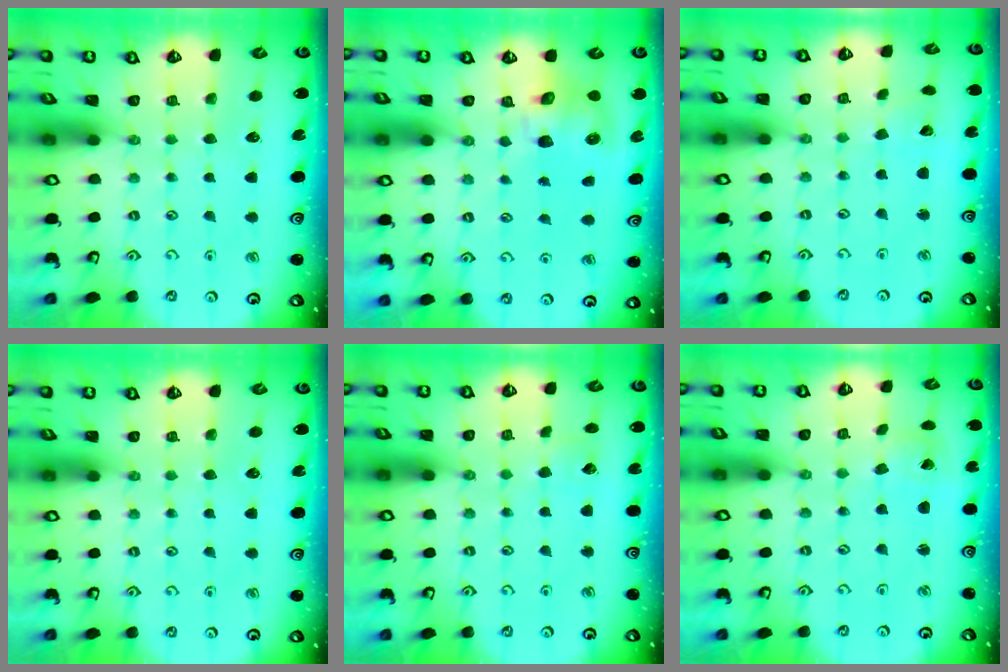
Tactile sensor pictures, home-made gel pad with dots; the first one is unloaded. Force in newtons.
{"total": 8.4, "press": 8.3, "slide": 1.3}
{"total": 2.0, "press": 2.0, "slide": 0.2}
{"total": 0.0}
{"total": 2.7, "press": 2.7, "slide": 0.2}
{"total": 2.1, "press": 2.1, "slide": 0.1}